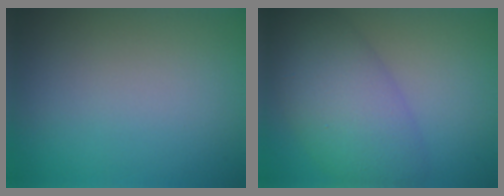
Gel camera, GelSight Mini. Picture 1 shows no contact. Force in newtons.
{"total": 7.3, "press": 7.3, "slide": 0.1}